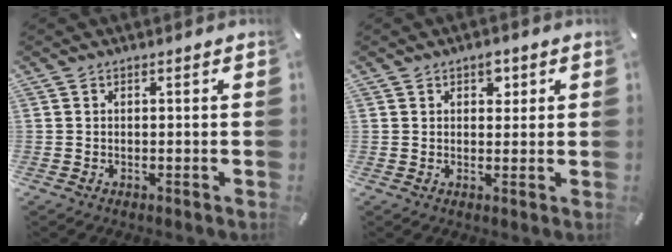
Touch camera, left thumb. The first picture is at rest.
{"total": 3.0, "force": [1.4, 2.1, 1.6], "torque": [-0.002, -0.007, 0.017]}